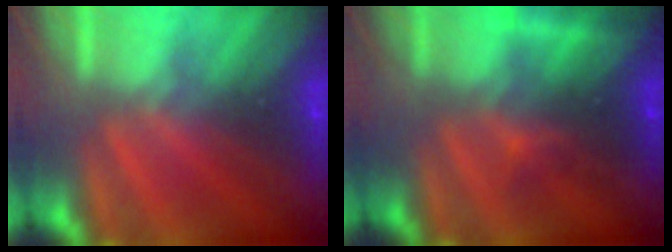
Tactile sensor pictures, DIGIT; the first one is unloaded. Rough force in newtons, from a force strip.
{"total": 2.5}